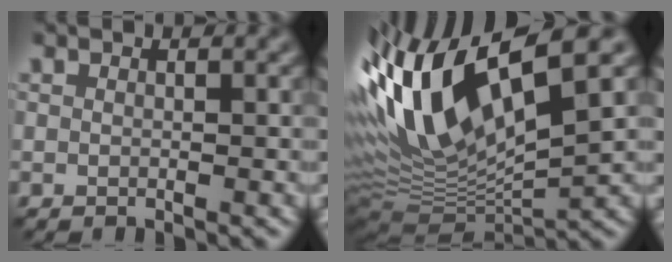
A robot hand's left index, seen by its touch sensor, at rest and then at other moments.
{"total": 14.2, "force": [4.1, 4.8, 12.7], "torque": [-0.263, 0.016, 0.078]}